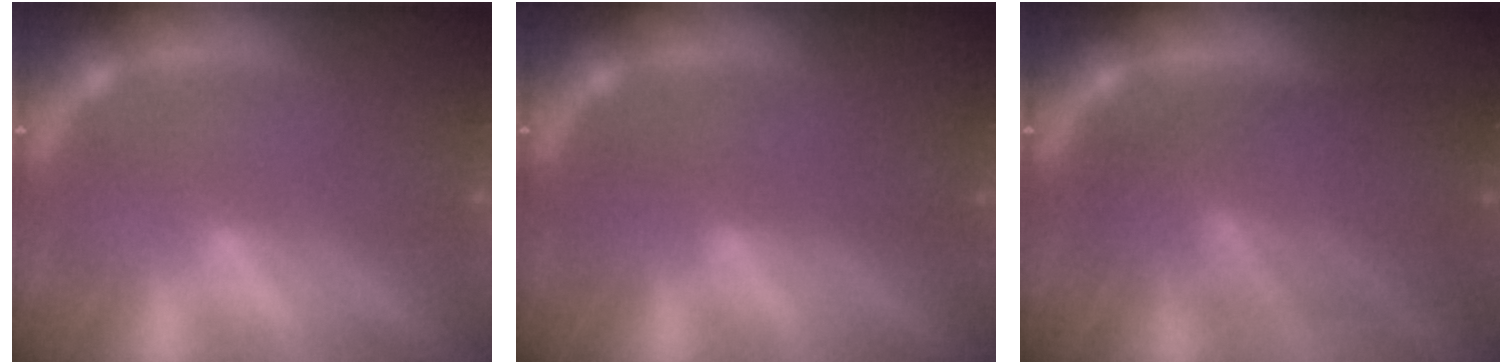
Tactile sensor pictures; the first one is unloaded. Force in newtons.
{"total": 0.0}
{"total": 9.0}